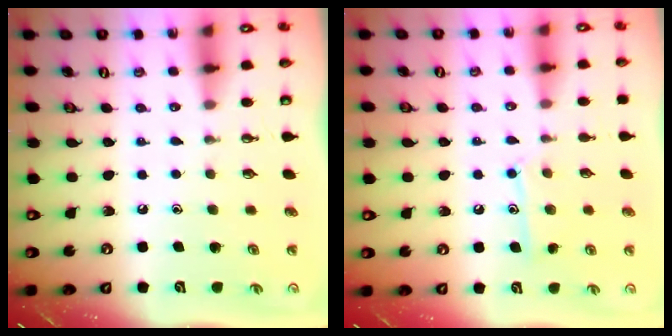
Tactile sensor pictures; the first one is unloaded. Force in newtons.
{"total": 9.3, "press": 9.3, "slide": 0.6}